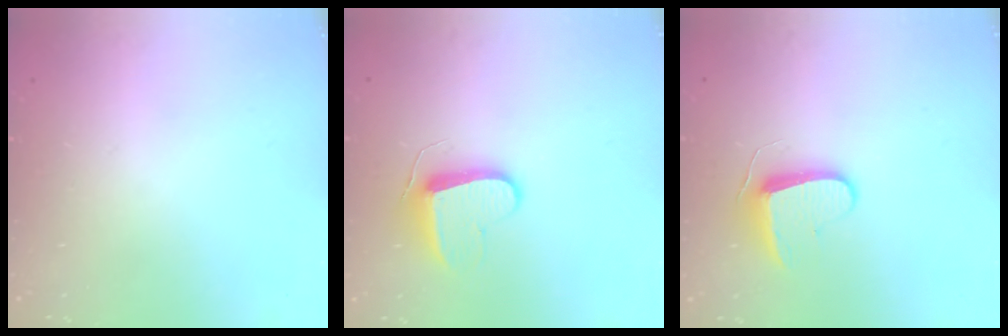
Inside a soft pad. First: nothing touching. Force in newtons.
{"total": 9.5, "press": 9.5, "slide": 0.2}
{"total": 8.7, "press": 8.6, "slide": 0.5}